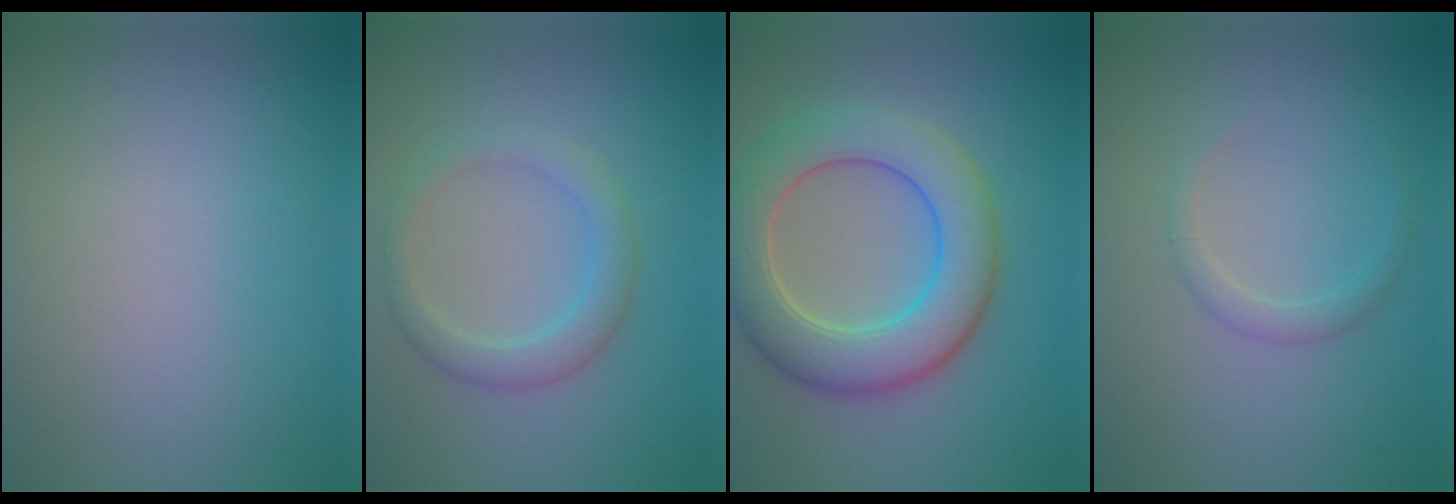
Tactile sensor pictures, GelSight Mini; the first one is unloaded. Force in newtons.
{"total": 2.9, "press": 2.9, "slide": 0.1}
{"total": 7.9, "press": 7.9, "slide": 0.5}
{"total": 1.3, "press": 1.3, "slide": 0.0}